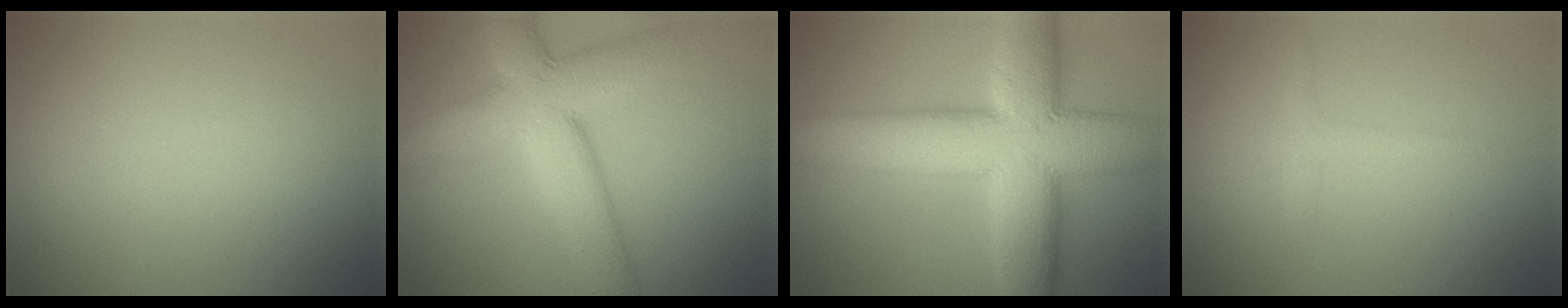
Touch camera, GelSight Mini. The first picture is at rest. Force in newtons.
{"total": 8.5, "press": 8.5, "slide": 0.6}
{"total": 13.4, "press": 13.4, "slide": 0.4}
{"total": 1.1, "press": 1.1, "slide": 0.1}